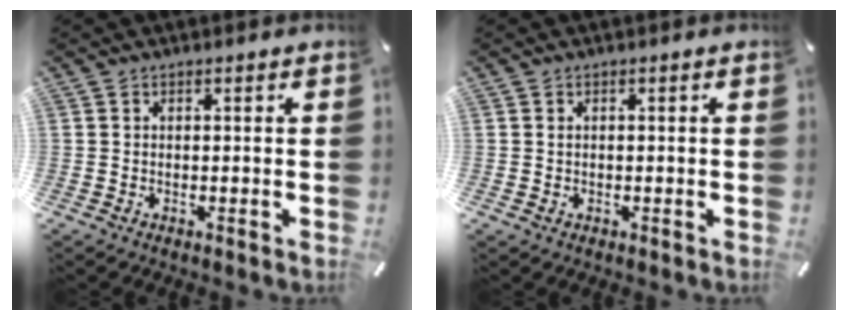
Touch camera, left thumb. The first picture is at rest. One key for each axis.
{"total": 0.7, "fx": 0.0, "fy": 0.6, "fz": 0.4, "tx": -0.009, "ty": 0.003, "tz": -0.001}